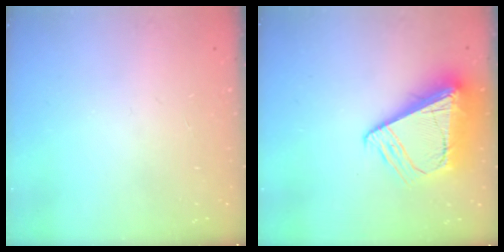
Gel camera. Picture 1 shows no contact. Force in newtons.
{"total": 14.3, "press": 14.1, "slide": 1.9}